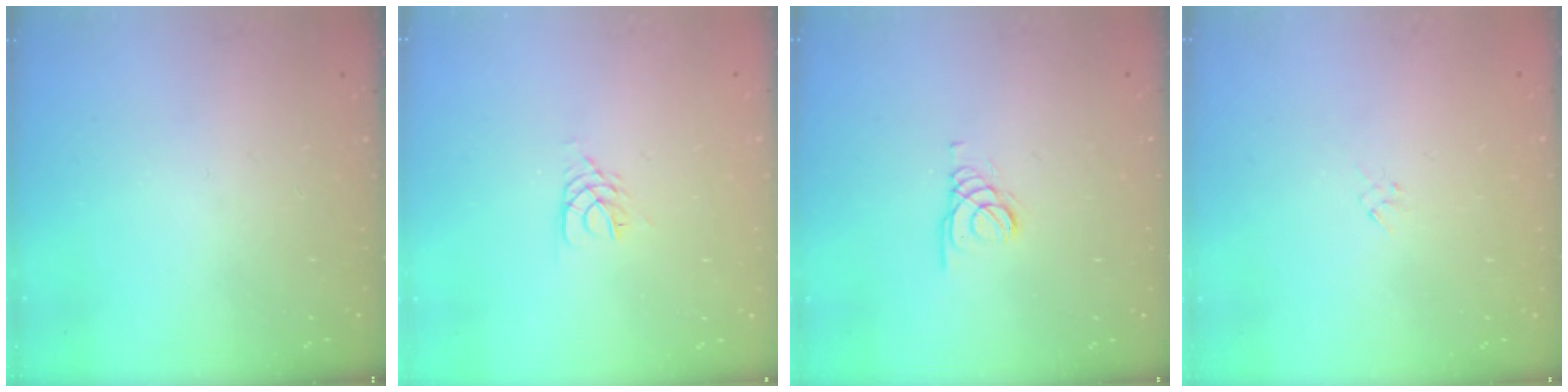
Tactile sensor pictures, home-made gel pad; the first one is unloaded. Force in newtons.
{"total": 3.0, "press": 2.9, "slide": 0.4}
{"total": 1.5, "press": 1.4, "slide": 0.1}
{"total": 1.3, "press": 1.2, "slide": 0.5}